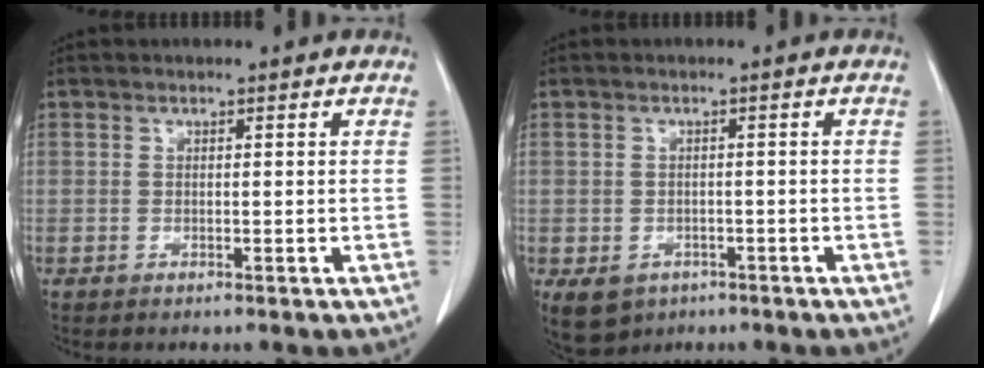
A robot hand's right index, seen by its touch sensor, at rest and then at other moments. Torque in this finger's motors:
{"motor_torque": [-0.11, -0.13, -0.63, -0.19]}